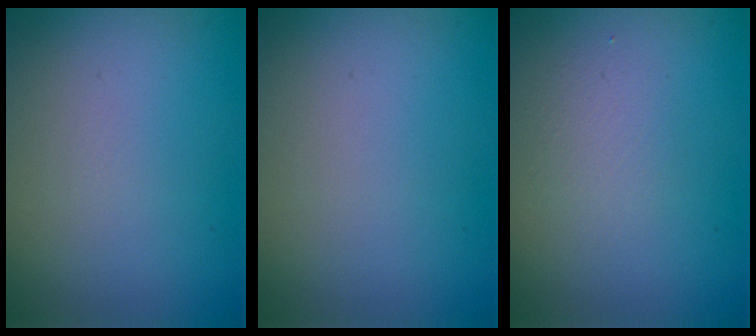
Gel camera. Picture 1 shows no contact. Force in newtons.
{"total": 0.0}
{"total": 1.3, "press": 1.3, "slide": 0.1}